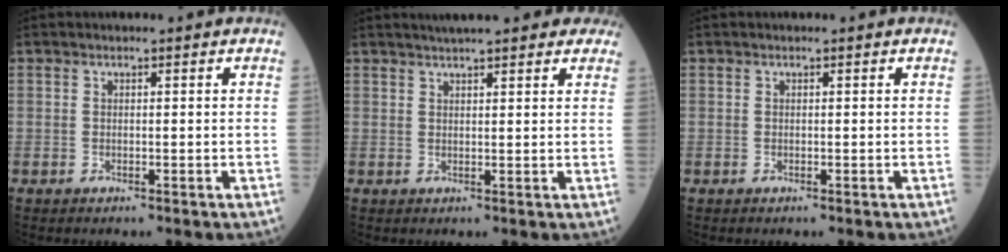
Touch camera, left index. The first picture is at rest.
{"total": 11.8, "force": [10.0, 2.3, 5.7], "torque": [-0.065, 0.028, 0.117]}
{"total": 0.0}